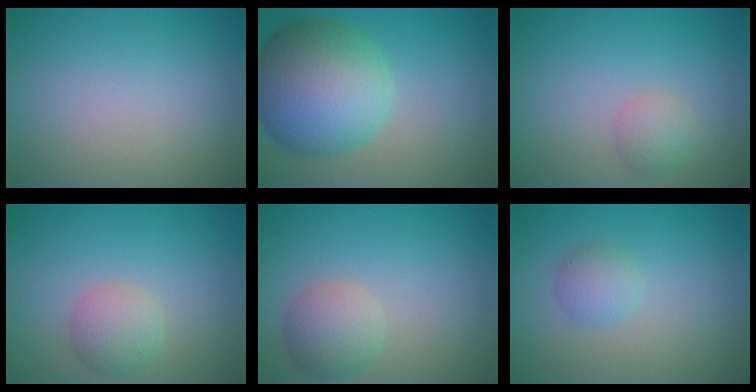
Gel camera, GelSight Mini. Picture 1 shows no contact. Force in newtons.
{"total": 11.3, "press": 11.3, "slide": 0.3}
{"total": 1.9, "press": 1.9, "slide": 0.1}
{"total": 2.7, "press": 2.6, "slide": 0.2}
{"total": 3.2, "press": 3.2, "slide": 0.2}
{"total": 1.8, "press": 1.8, "slide": 0.1}